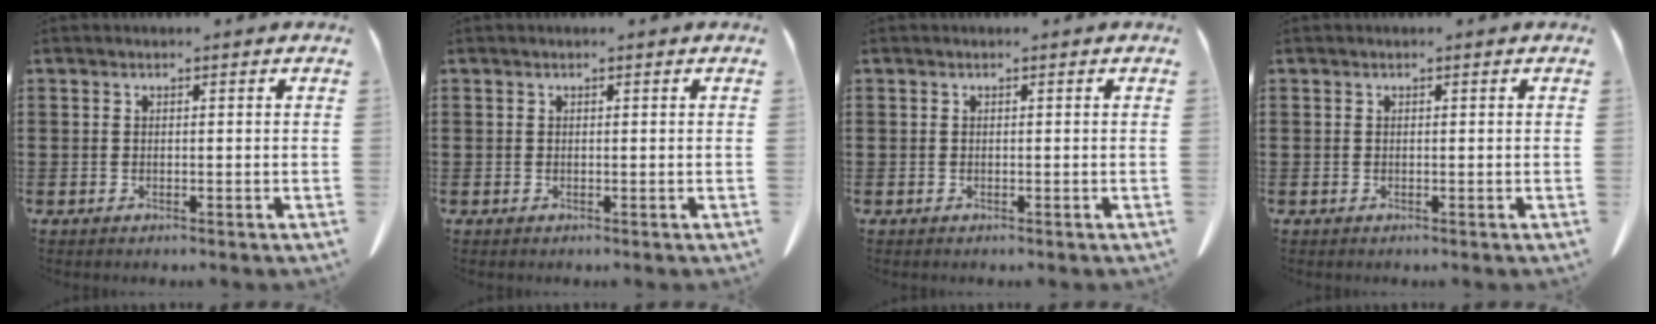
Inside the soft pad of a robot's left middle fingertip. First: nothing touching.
{"total": 0.0}
{"total": 0.0}
{"total": 0.0}